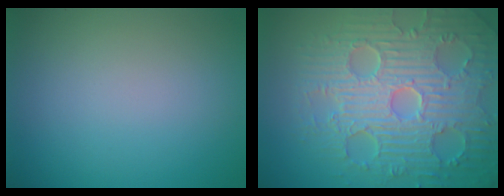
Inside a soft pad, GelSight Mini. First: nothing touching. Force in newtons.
{"total": 9.3, "press": 6.8, "slide": 6.3}